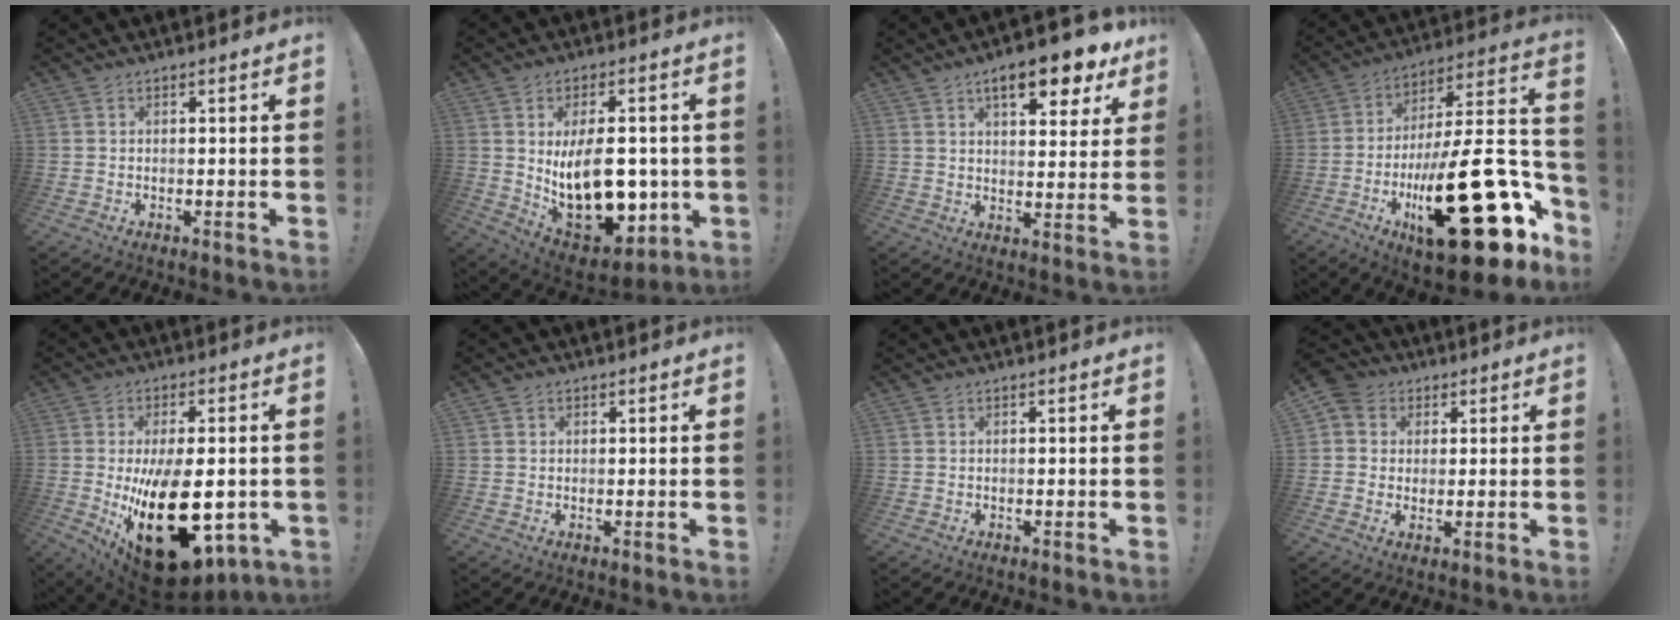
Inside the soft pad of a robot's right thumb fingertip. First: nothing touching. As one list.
[{"total": 20.0, "force": [-0.5, 11.8, 16.1], "torque": [-0.261, -0.016, 0.009]}, {"total": 12.2, "force": [7.4, 3.7, 9.0], "torque": [-0.122, -0.041, 0.117]}, {"total": 35.8, "force": [-11.9, 11.9, 31.6], "torque": [-0.468, 0.036, -0.166]}, {"total": 26.1, "force": [-3.8, 12.7, 22.5], "torque": [-0.366, -0.003, -0.037]}, {"total": 1.0, "force": [0.5, 0.8, 0.0], "torque": [0.008, -0.002, 0.008]}, {"total": 0.0}, {"total": 5.7, "force": [1.2, 5.3, 1.6], "torque": [-0.017, 0.000, 0.025]}]